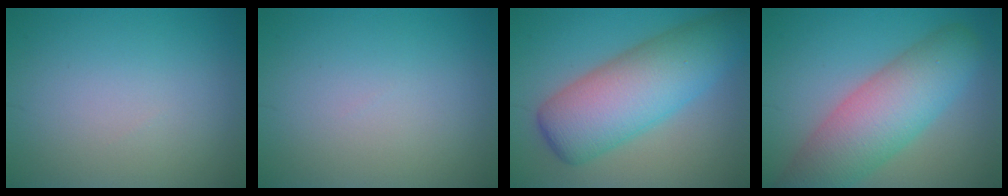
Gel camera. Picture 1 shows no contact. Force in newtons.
{"total": 0.0}
{"total": 9.4, "press": 9.4, "slide": 0.1}
{"total": 8.3, "press": 8.3, "slide": 0.5}